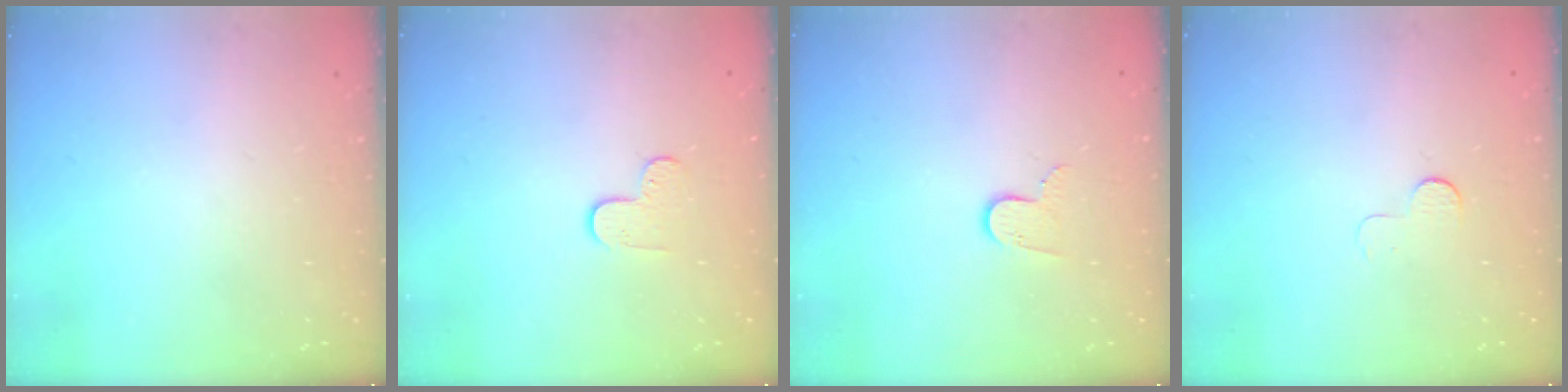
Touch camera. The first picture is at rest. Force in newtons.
{"total": 5.5, "press": 5.5, "slide": 0.5}
{"total": 6.4, "press": 6.3, "slide": 0.6}
{"total": 3.2, "press": 3.1, "slide": 0.3}